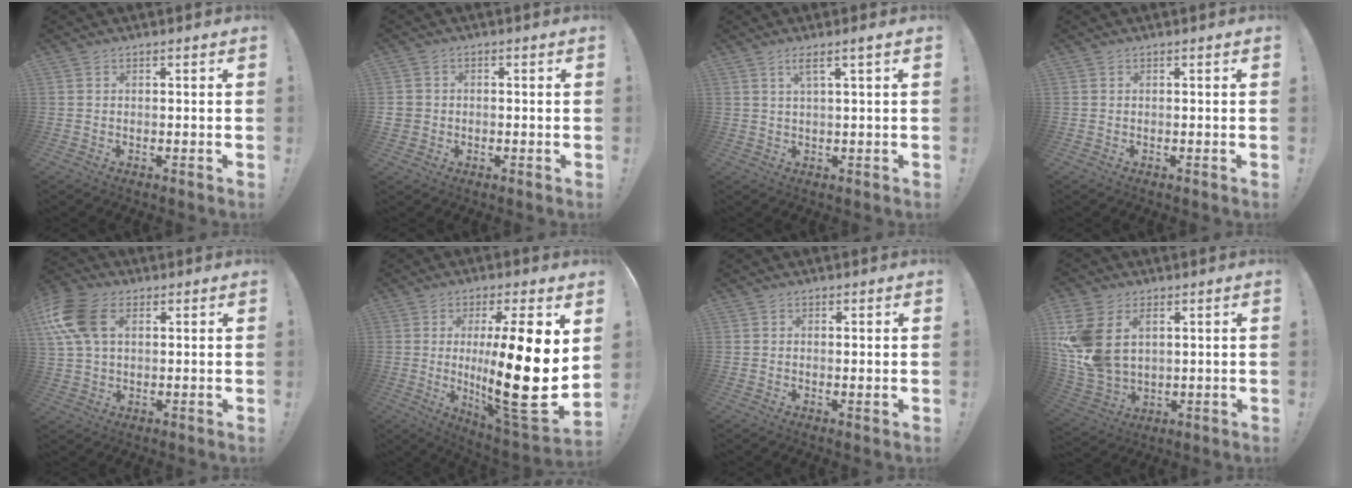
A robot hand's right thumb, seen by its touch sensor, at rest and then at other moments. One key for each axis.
{"total": 3.2, "fx": -0.5, "fy": 3.0, "fz": 0.8, "tx": -0.025, "ty": 0.006, "tz": -0.009}
{"total": 4.0, "fx": 1.5, "fy": -0.1, "fz": 3.7, "tx": -0.065, "ty": 0.001, "tz": 0.020}
{"total": 0.0}
{"total": 14.5, "fx": 4.4, "fy": 9.3, "fz": 10.2, "tx": -0.205, "ty": -0.002, "tz": 0.084}
{"total": 23.1, "fx": 0.7, "fy": 4.1, "fz": 22.7, "tx": -0.382, "ty": -0.030, "tz": 0.010}
{"total": 0.9, "fx": 0.6, "fy": -0.1, "fz": 0.7, "tx": -0.002, "ty": -0.004, "tz": 0.008}
{"total": 13.7, "fx": 4.4, "fy": 9.4, "fz": 9.0, "tx": -0.186, "ty": -0.017, "tz": 0.087}